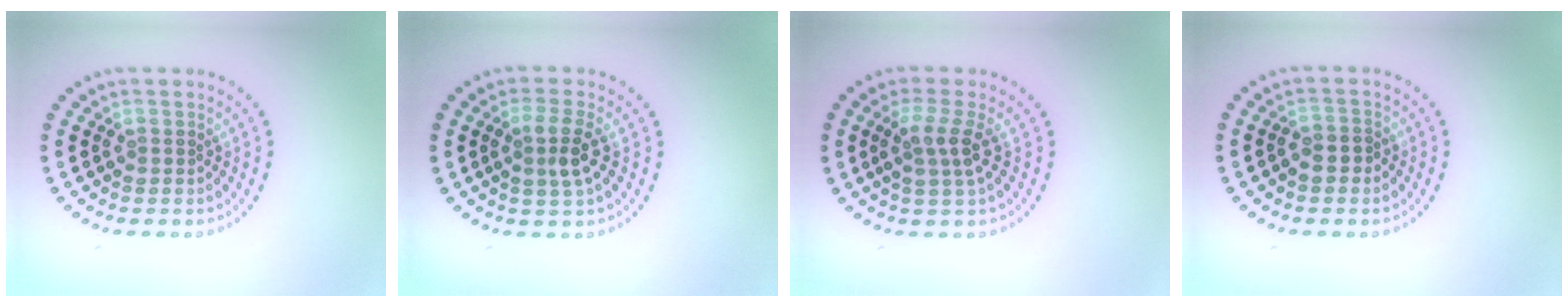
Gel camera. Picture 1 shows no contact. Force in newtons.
{"total": 2.6, "press": 2.4, "slide": 1.2}
{"total": 2.4, "press": 1.9, "slide": 1.5}
{"total": 1.3, "press": 1.1, "slide": 0.7}